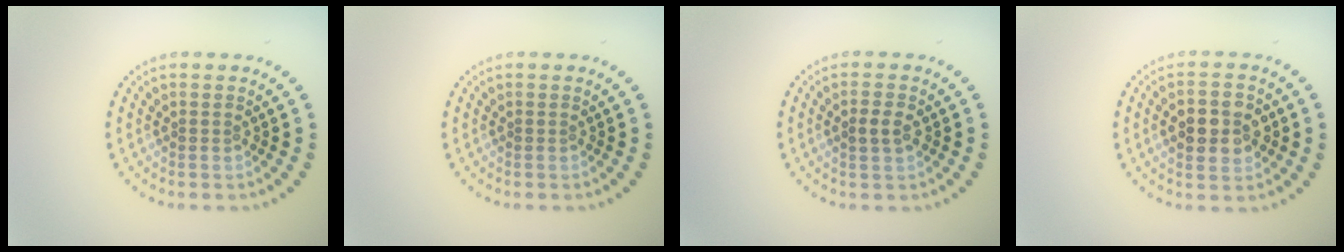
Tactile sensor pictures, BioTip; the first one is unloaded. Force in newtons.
{"total": 0.0}
{"total": 1.9, "press": 1.9, "slide": 0.3}
{"total": 4.9, "press": 4.9, "slide": 0.1}